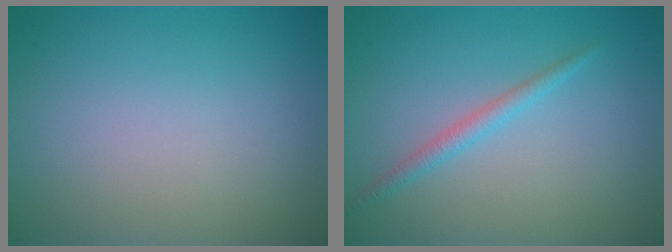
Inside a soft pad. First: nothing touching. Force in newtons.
{"total": 1.5, "press": 1.5, "slide": 0.1}